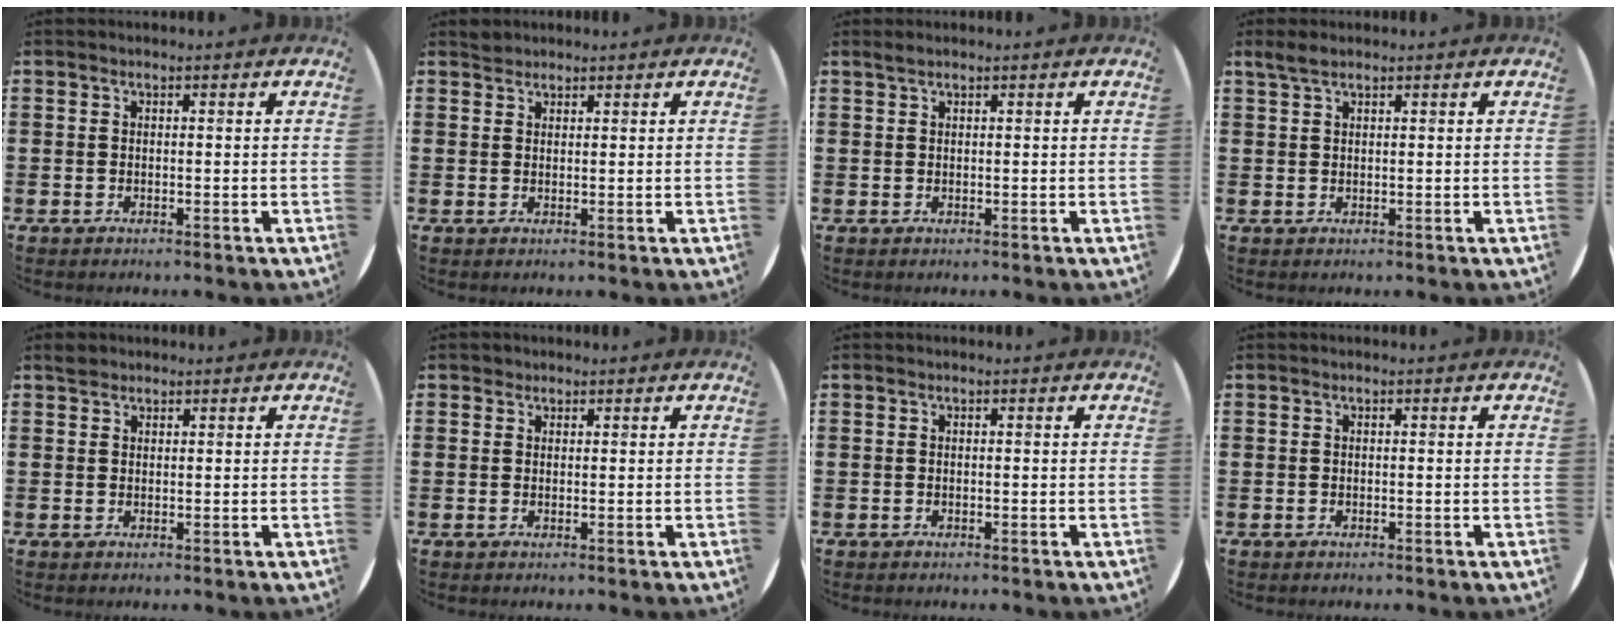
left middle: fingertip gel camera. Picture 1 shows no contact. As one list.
[{"total": 1.1, "force": [1.1, 0.3, -0.2], "torque": [0.003, 0.003, 0.021]}, {"total": 0.5, "force": [0.5, 0.0, 0.1], "torque": [-0.003, 0.001, 0.009]}, {"total": 1.7, "force": [1.4, 0.5, 0.8], "torque": [-0.017, 0.005, 0.025]}, {"total": 1.0, "force": [1.0, 0.4, 0.0], "torque": [0.006, 0.001, 0.016]}, {"total": 0.9, "force": [0.8, 0.5, -0.1], "torque": [0.010, 0.000, 0.013]}, {"total": 0.0}, {"total": 0.0}]